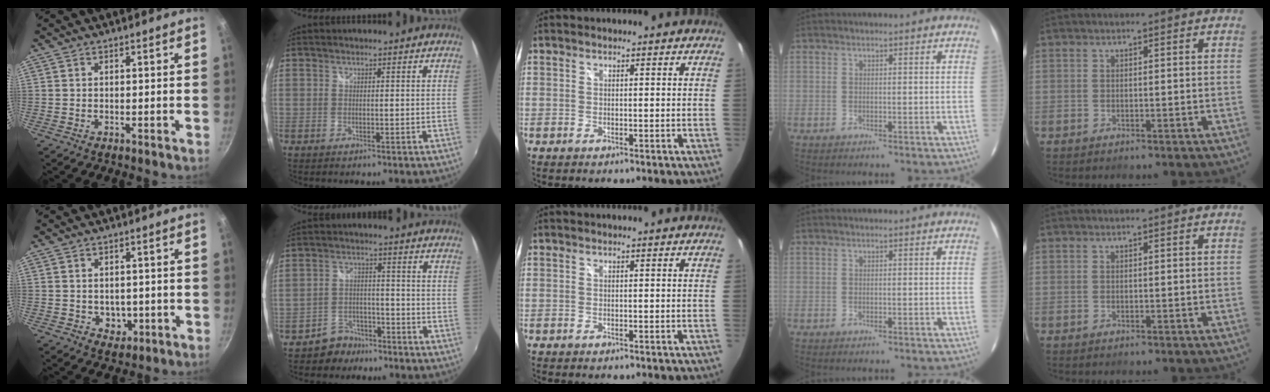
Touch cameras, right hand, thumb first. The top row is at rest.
{"thumb": {"total": 3.9, "force": [-0.6, 3.3, 2.1], "torque": [-0.015, 0.001, 0.003]}, "index": {"total": 6.0, "force": [-4.7, 3.7, 0.4], "torque": [-0.020, 0.021, -0.076]}}